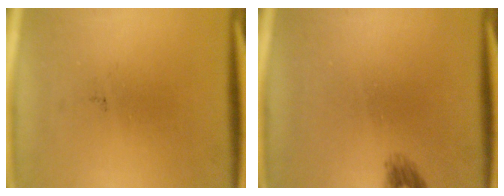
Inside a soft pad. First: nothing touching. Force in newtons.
{"total": 1.3}